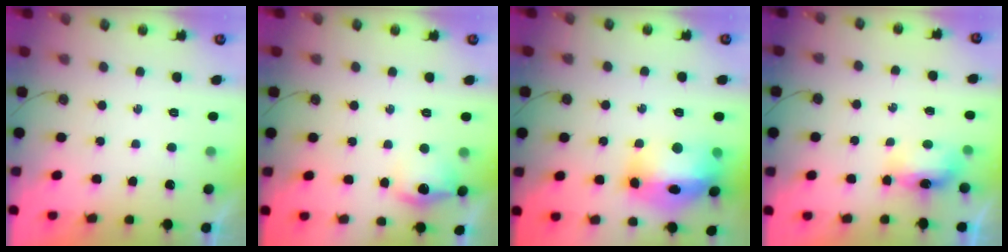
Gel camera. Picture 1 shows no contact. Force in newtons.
{"total": 11.4, "press": 11.4, "slide": 0.9}
{"total": 17.5, "press": 17.4, "slide": 1.6}
{"total": 10.9, "press": 6.9, "slide": 8.4}